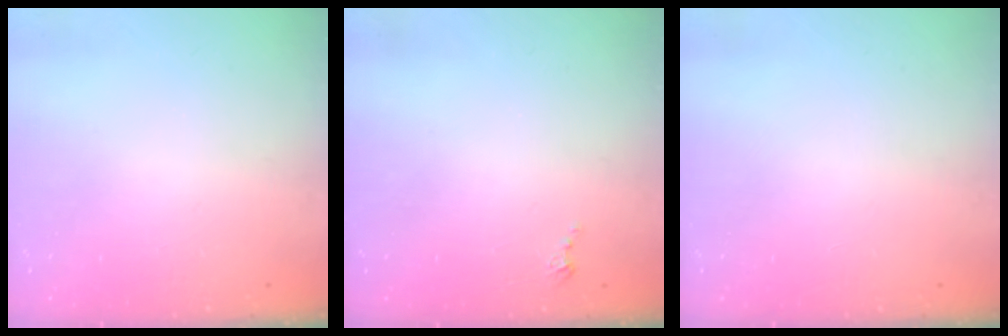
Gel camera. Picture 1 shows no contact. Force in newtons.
{"total": 2.3, "press": 2.3, "slide": 0.3}
{"total": 0.0}